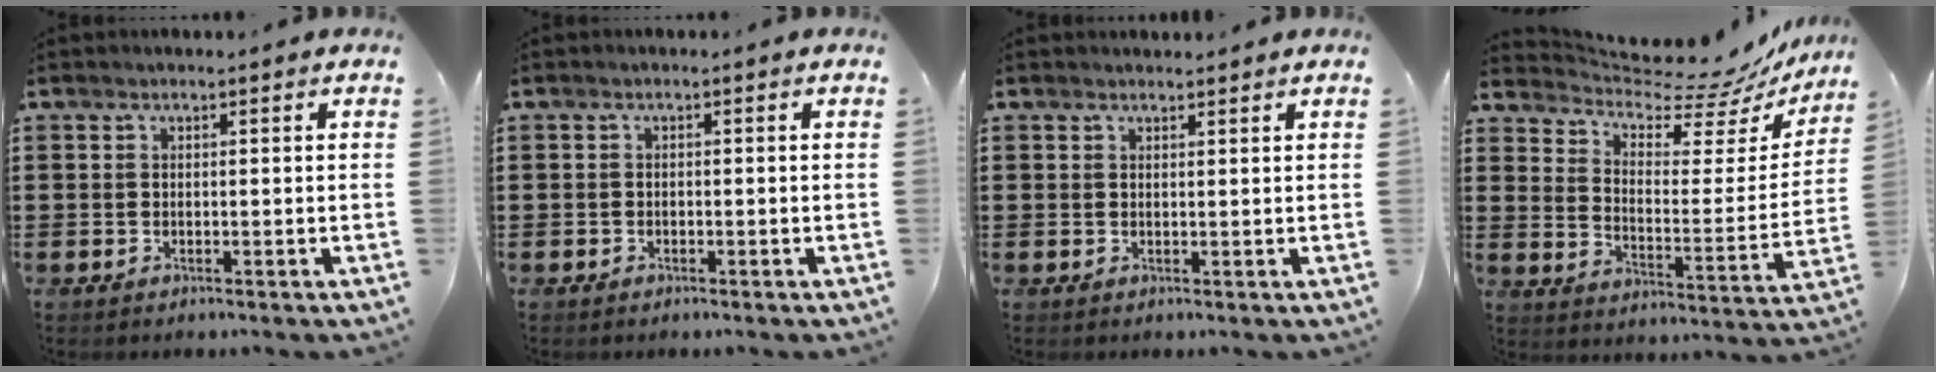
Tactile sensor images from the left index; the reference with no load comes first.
{"total": 0.7, "force": [-0.6, 0.3, 0.1], "torque": [-0.004, 0.001, -0.013]}
{"total": 1.0, "force": [1.0, 0.2, -0.1], "torque": [0.001, 0.001, 0.020]}
{"total": 6.7, "force": [6.1, 1.7, 2.3], "torque": [-0.061, -0.052, 0.099]}